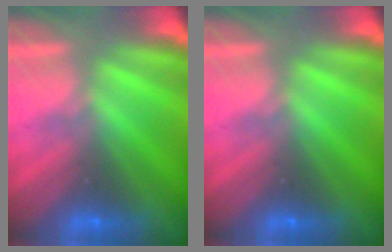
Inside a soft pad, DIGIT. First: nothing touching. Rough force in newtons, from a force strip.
{"total": 0.0}